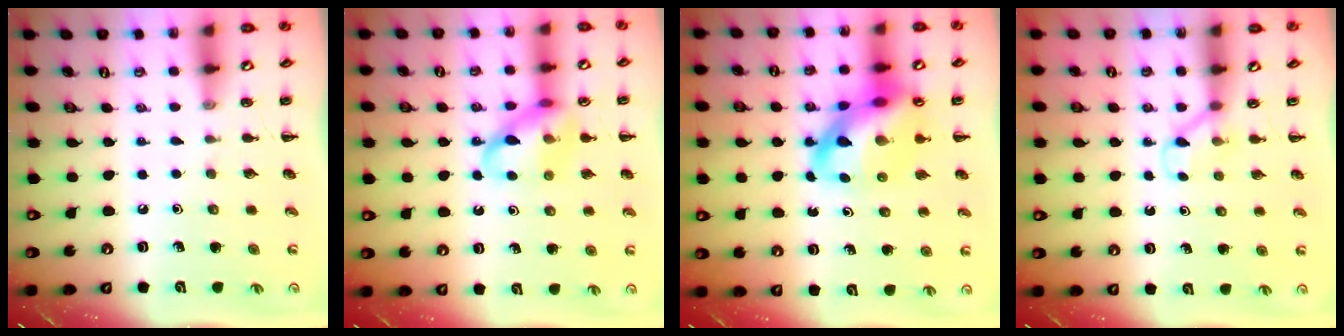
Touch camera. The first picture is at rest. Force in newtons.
{"total": 12.5, "press": 12.4, "slide": 1.8}
{"total": 16.0, "press": 15.5, "slide": 4.2}
{"total": 3.3, "press": 3.1, "slide": 1.1}